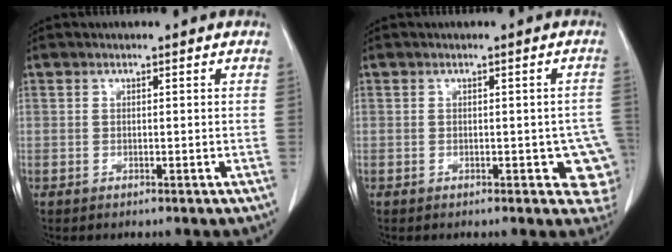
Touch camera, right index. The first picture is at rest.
{"total": 5.3, "force": [-1.7, 2.4, 4.4], "torque": [-0.025, 0.008, -0.021]}